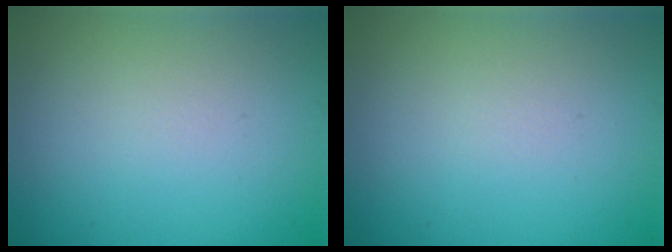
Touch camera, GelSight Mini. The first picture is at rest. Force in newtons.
{"total": 0.0}